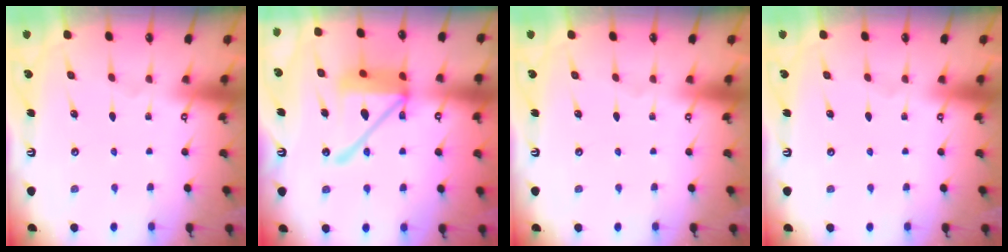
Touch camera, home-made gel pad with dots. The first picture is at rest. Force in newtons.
{"total": 17.7, "press": 17.5, "slide": 2.5}
{"total": 0.0}
{"total": 0.0}